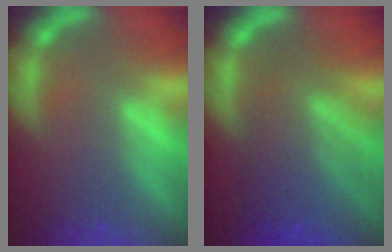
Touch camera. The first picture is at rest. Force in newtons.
{"total": 8.1}